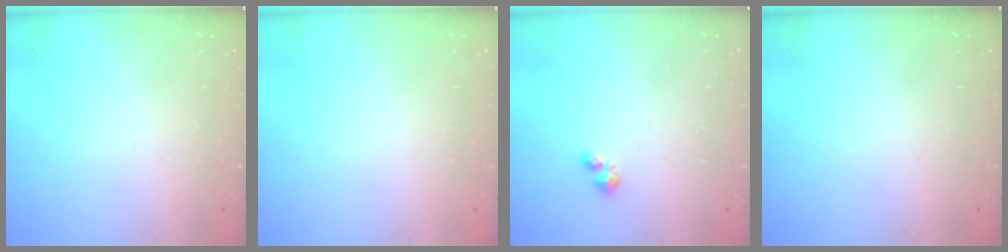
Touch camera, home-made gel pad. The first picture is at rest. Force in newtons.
{"total": 0.0}
{"total": 2.4, "press": 2.4, "slide": 0.5}
{"total": 0.0}